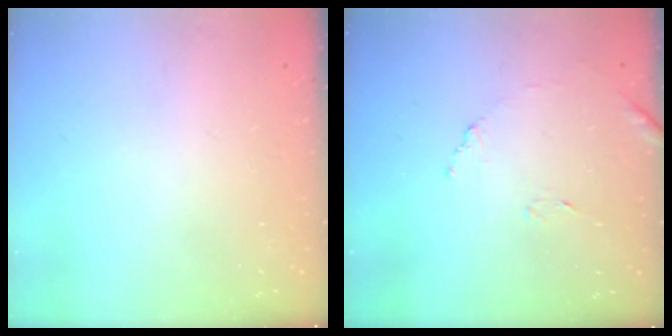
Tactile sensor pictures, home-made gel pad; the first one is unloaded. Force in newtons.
{"total": 7.8, "press": 7.8, "slide": 0.5}